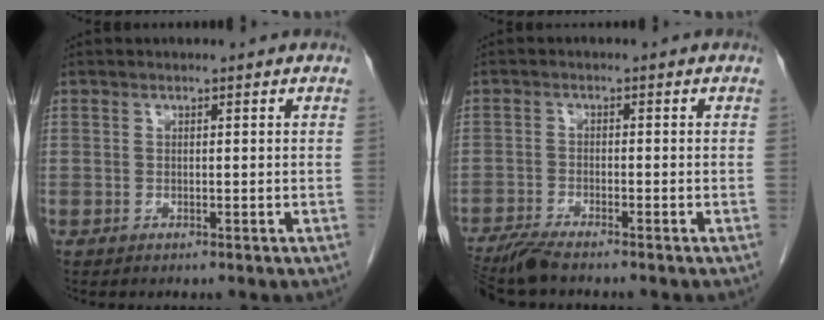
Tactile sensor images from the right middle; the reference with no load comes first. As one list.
[{"total": 5.0, "force": [-4.4, 0.2, 2.4], "torque": [-0.045, -0.017, -0.083]}]